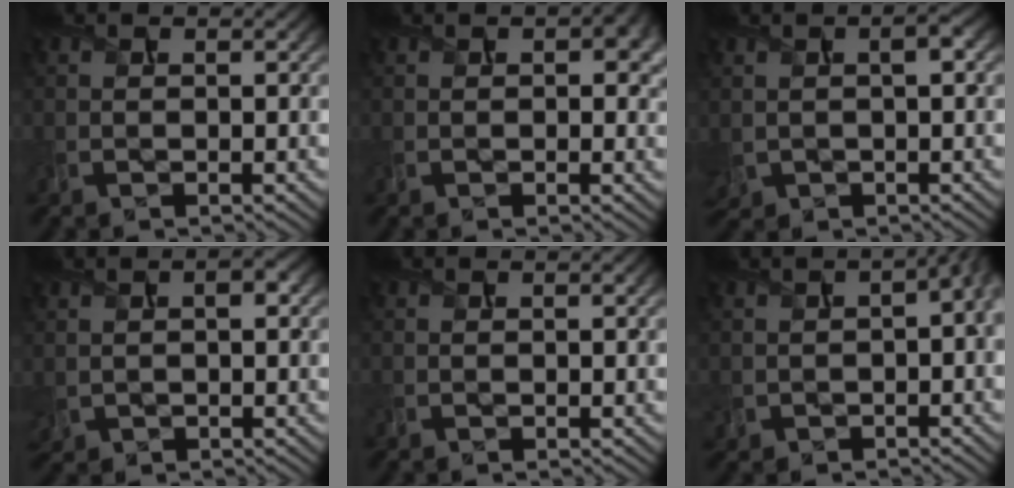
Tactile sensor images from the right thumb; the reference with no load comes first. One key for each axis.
{"total": 4.8, "fx": 0.9, "fy": 2.6, "fz": 4.0, "tx": -0.055, "ty": -0.003, "tz": 0.016}
{"total": 3.8, "fx": 0.4, "fy": 2.4, "fz": 2.9, "tx": -0.073, "ty": -0.001, "tz": 0.008}
{"total": 3.3, "fx": 0.6, "fy": 2.2, "fz": 2.3, "tx": -0.054, "ty": -0.001, "tz": 0.014}
{"total": 0.0}
{"total": 6.3, "fx": -0.3, "fy": 3.6, "fz": 5.2, "tx": -0.077, "ty": -0.009, "tz": 0.001}